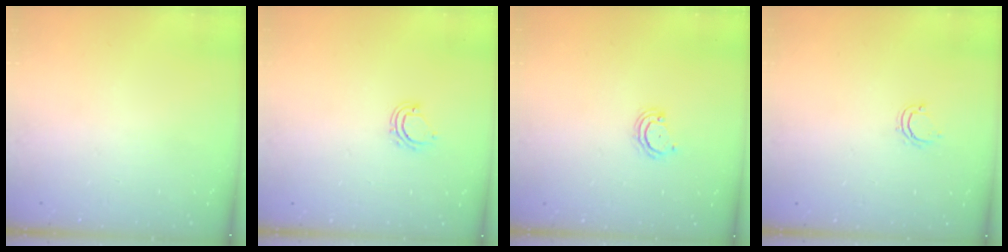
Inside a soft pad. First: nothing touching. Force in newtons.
{"total": 5.4, "press": 5.4, "slide": 0.4}
{"total": 3.6, "press": 3.6, "slide": 0.3}
{"total": 3.7, "press": 3.7, "slide": 0.3}